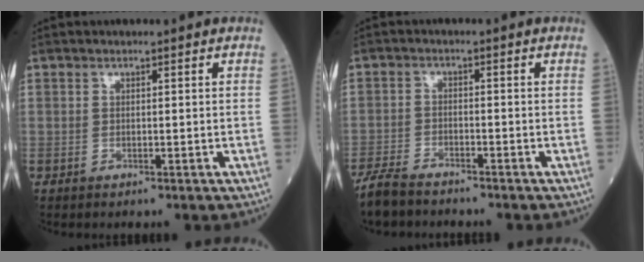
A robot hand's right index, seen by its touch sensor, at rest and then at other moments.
{"total": 5.7, "force": [-5.1, 1.4, 2.0], "torque": [-0.040, -0.015, -0.095]}